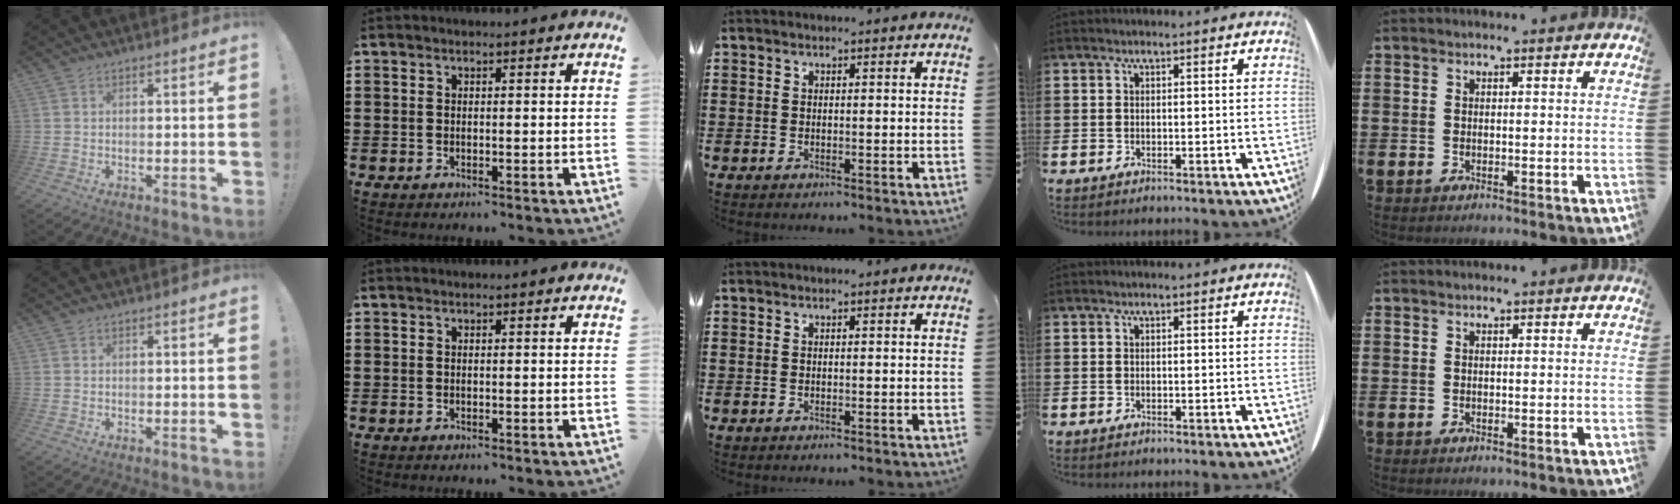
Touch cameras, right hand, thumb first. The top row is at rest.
{}